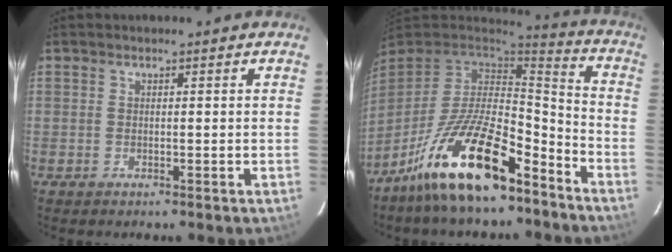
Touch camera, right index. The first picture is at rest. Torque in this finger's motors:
{"motor_torque": [1.36, -0.77, 1.05, 0.21]}